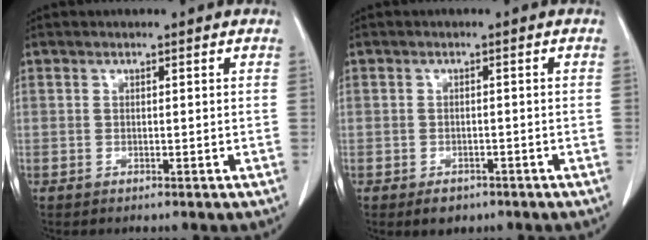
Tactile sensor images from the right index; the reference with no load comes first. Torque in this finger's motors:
{"motor_torque": [-0.63, -0.46, -0.35, -0.10]}